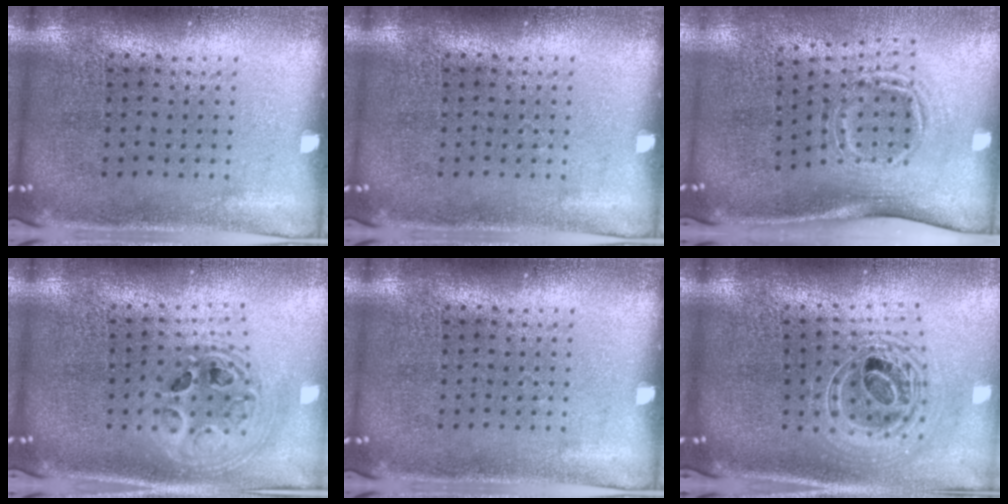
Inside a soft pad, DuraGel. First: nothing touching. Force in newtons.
{"total": 0.0}
{"total": 1.9, "press": 1.3, "slide": 1.4}
{"total": 2.1, "press": 1.7, "slide": 1.3}
{"total": 0.0}
{"total": 2.4, "press": 1.8, "slide": 1.6}